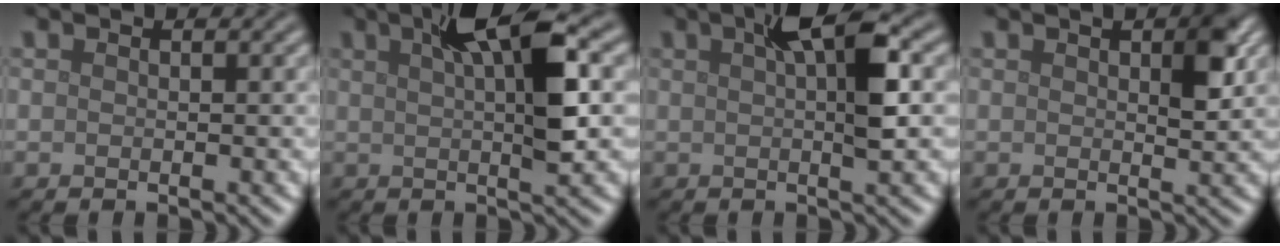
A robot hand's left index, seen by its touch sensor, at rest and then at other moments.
{"total": 6.8, "force": [2.2, 1.4, 6.3], "torque": [-0.100, 0.012, 0.033]}
{"total": 5.1, "force": [1.4, 1.0, 4.8], "torque": [-0.078, 0.011, 0.020]}
{"total": 3.0, "force": [1.1, 0.9, 2.6], "torque": [-0.036, 0.002, 0.018]}